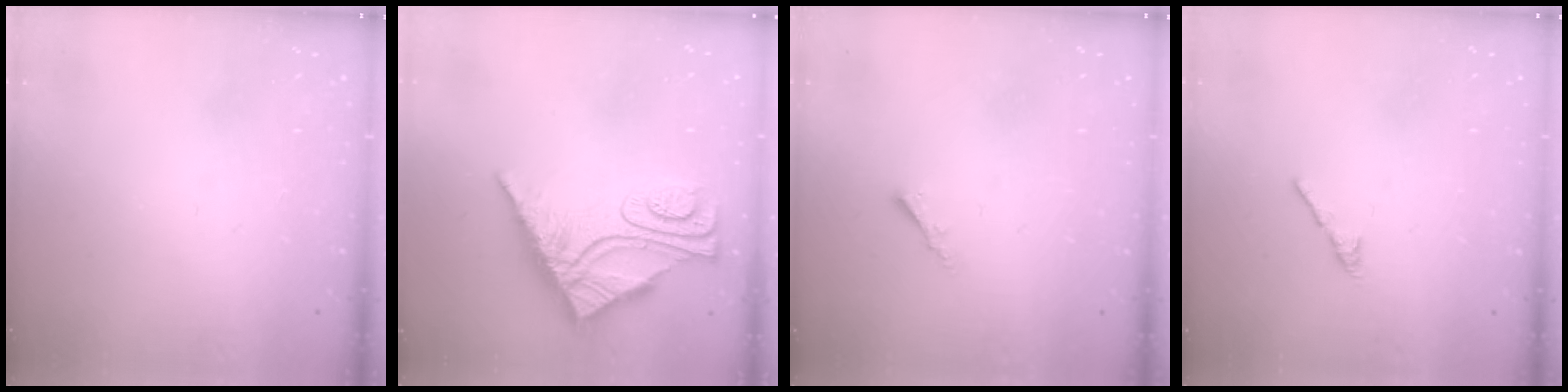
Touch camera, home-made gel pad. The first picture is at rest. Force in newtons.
{"total": 12.3, "press": 12.2, "slide": 1.2}
{"total": 1.7, "press": 1.6, "slide": 0.4}
{"total": 2.7, "press": 2.6, "slide": 0.8}